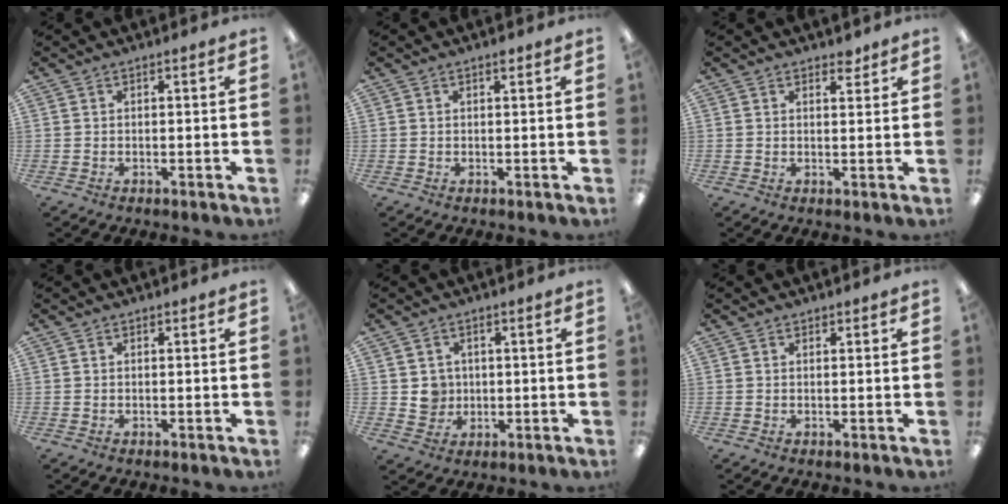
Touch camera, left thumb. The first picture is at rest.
{"total": 0.9, "force": [0.7, 0.3, 0.5], "torque": [-0.004, -0.002, 0.010]}
{"total": 2.5, "force": [2.1, 1.2, 0.7], "torque": [0.002, -0.009, 0.036]}
{"total": 0.0}
{"total": 4.9, "force": [1.0, 4.7, 0.6], "torque": [-0.001, 0.002, 0.019]}
{"total": 0.8, "force": [0.6, 0.5, 0.0], "torque": [-0.001, 0.001, 0.012]}